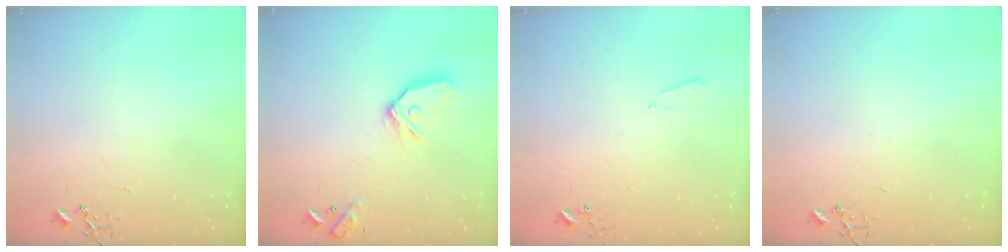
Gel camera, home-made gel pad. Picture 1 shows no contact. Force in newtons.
{"total": 15.0, "press": 14.9, "slide": 2.2}
{"total": 3.4, "press": 3.4, "slide": 0.5}
{"total": 0.0}